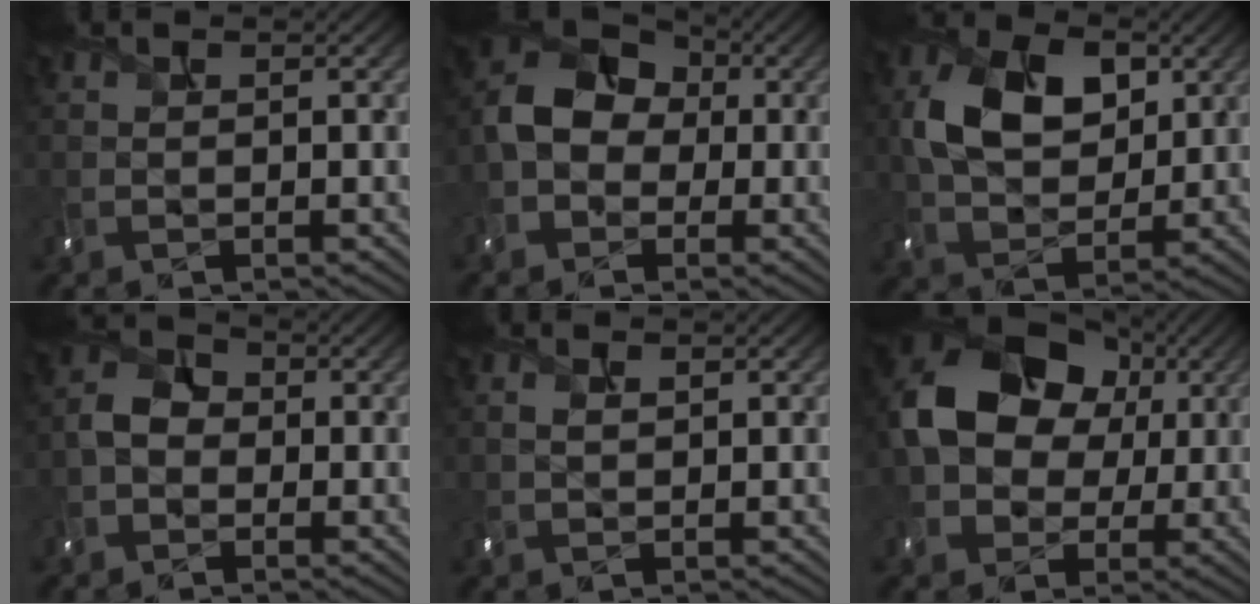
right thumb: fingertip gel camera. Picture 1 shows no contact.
{"total": 7.5, "force": [-1.1, 6.3, 4.0], "torque": [-0.084, 0.005, -0.034]}
{"total": 9.8, "force": [2.6, 6.7, 6.7], "torque": [-0.143, 0.006, 0.048]}
{"total": 3.2, "force": [-1.1, 2.7, 1.3], "torque": [-0.031, 0.004, -0.028]}
{"total": 1.0, "force": [0.5, 0.6, 0.6], "torque": [-0.018, 0.002, 0.012]}
{"total": 14.0, "force": [1.7, 11.1, 8.5], "torque": [-0.160, 0.000, 0.025]}